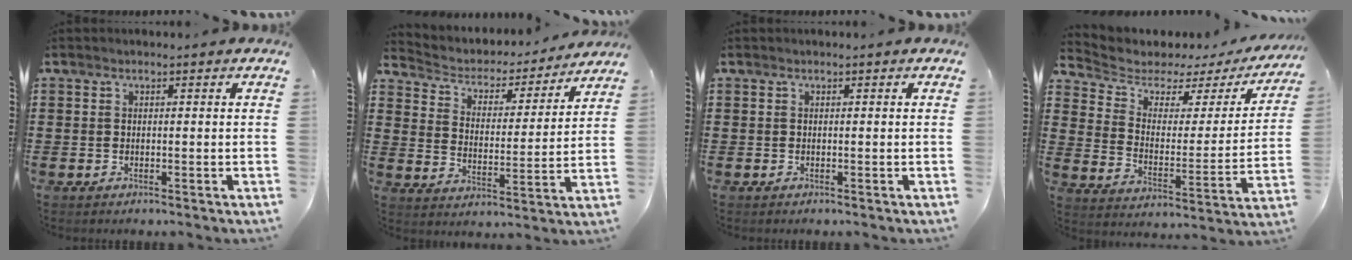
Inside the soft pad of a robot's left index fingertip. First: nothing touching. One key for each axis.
{"total": 3.2, "fx": 2.9, "fy": 1.2, "fz": 0.4, "tx": -0.031, "ty": -0.025, "tz": 0.041}
{"total": 0.0}
{"total": 3.8, "fx": 3.0, "fy": 2.0, "fz": 1.2, "tx": -0.051, "ty": -0.022, "tz": 0.043}